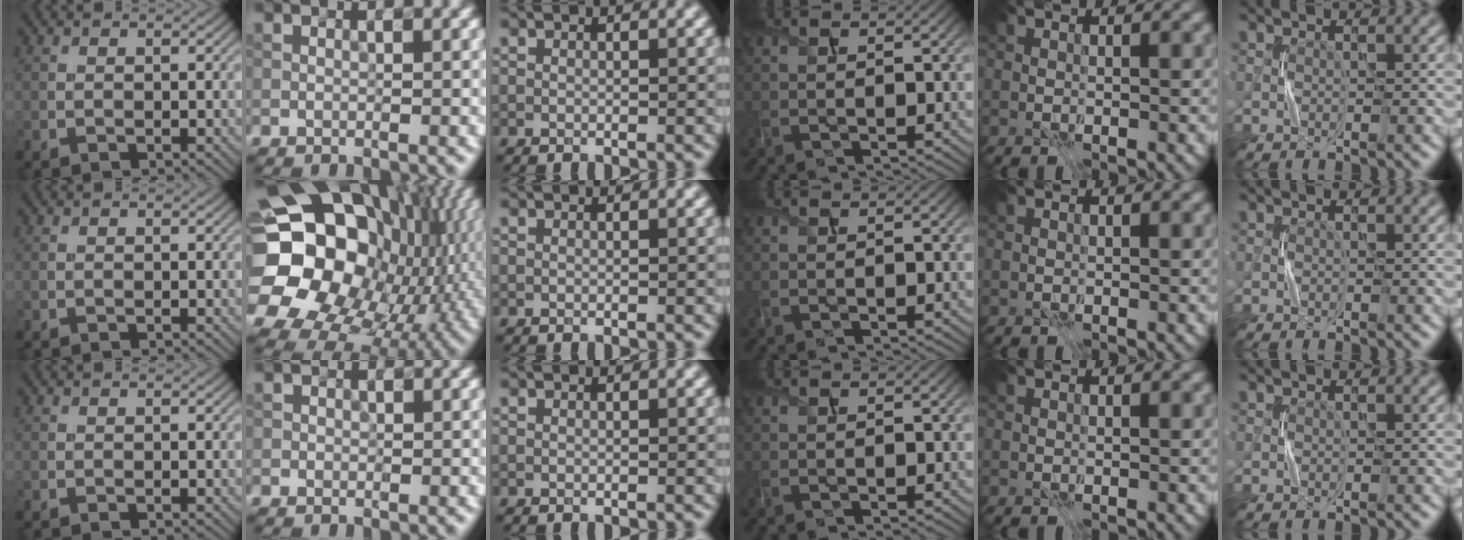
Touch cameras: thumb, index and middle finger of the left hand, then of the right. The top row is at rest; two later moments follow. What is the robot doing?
{"motion": "press", "object": "joystick"}